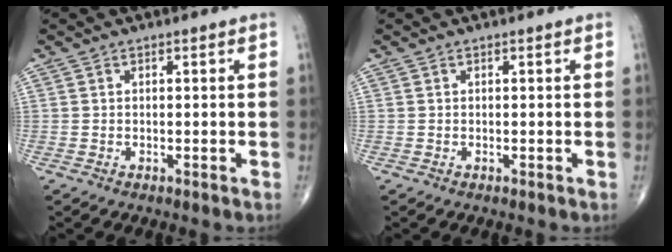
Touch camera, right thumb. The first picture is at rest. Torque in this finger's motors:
{"motor_torque": [-0.51, -0.18, -0.07, -0.17, 0.03]}